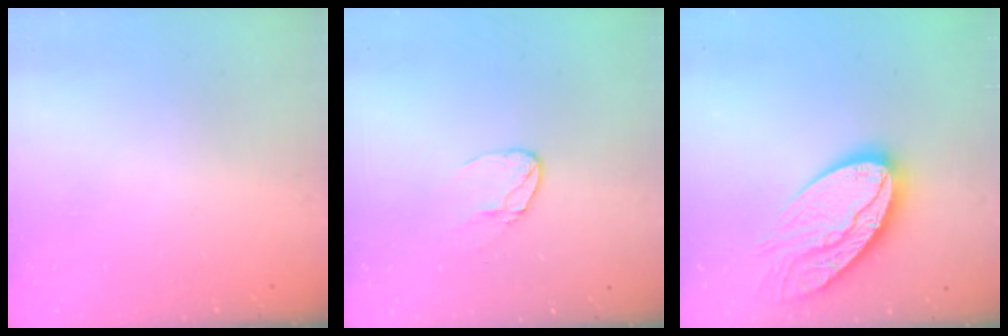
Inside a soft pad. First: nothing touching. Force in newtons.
{"total": 4.0, "press": 4.0, "slide": 0.2}
{"total": 16.9, "press": 16.9, "slide": 1.0}